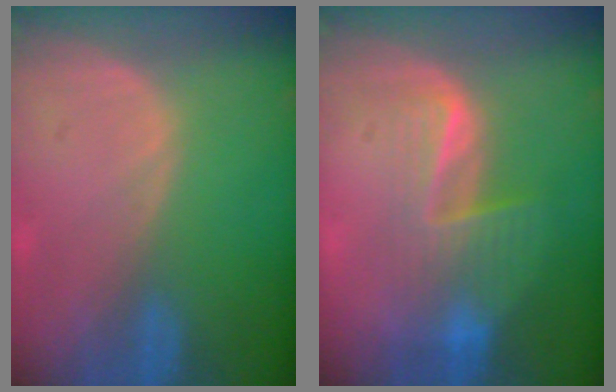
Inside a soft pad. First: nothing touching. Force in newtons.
{"total": 6.7, "press": 6.3, "slide": 2.2}